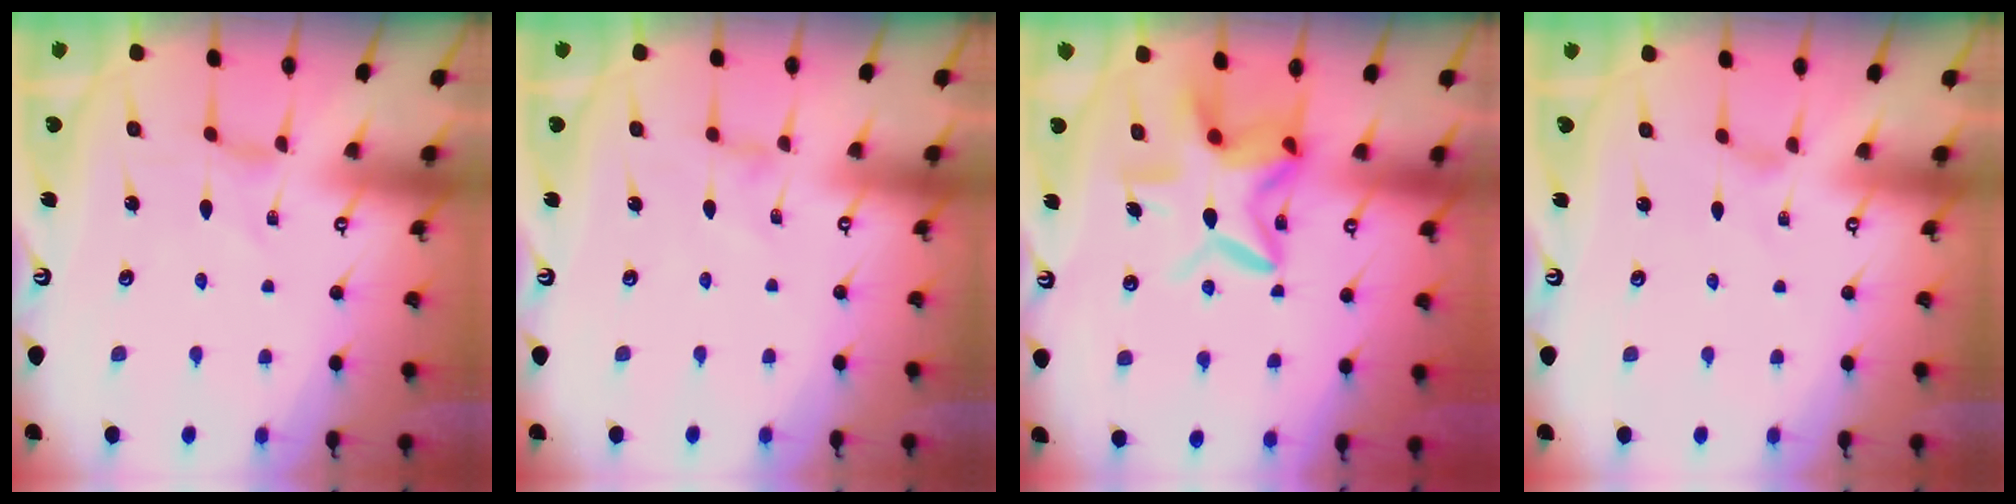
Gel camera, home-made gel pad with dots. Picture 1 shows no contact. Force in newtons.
{"total": 0.0}
{"total": 12.8, "press": 12.7, "slide": 1.8}
{"total": 0.0}